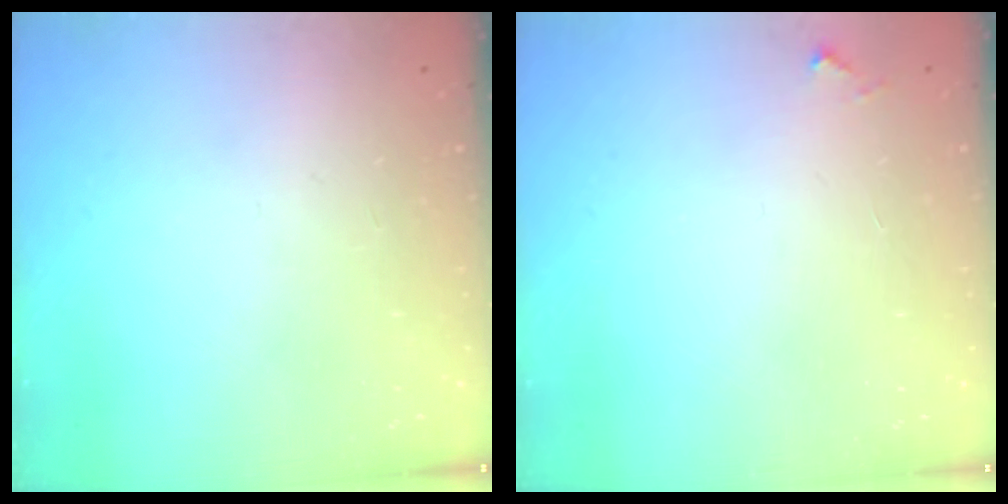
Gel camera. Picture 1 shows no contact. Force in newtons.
{"total": 4.2, "press": 4.2, "slide": 0.1}